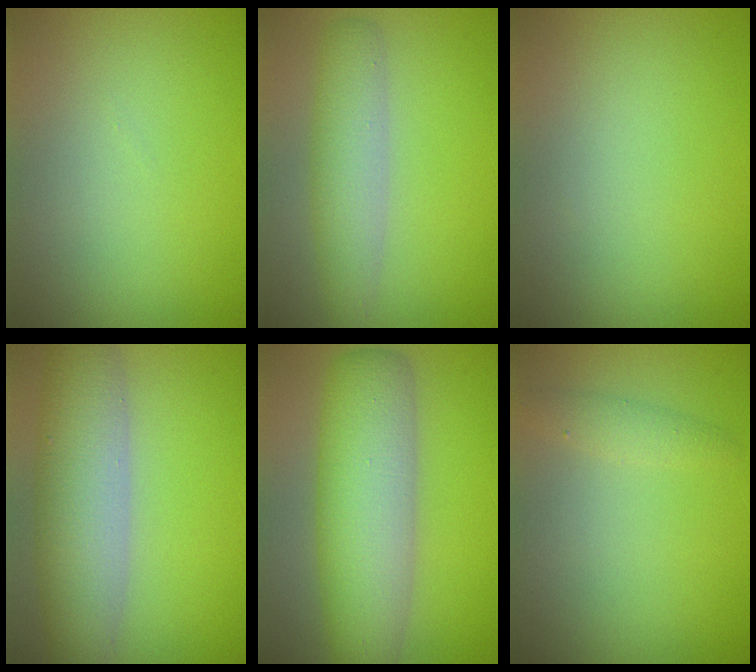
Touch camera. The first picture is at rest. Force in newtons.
{"total": 3.6, "press": 3.6, "slide": 0.1}
{"total": 0.0}
{"total": 7.1, "press": 7.1, "slide": 0.3}
{"total": 8.0, "press": 8.0, "slide": 0.1}
{"total": 1.3, "press": 1.3, "slide": 0.1}